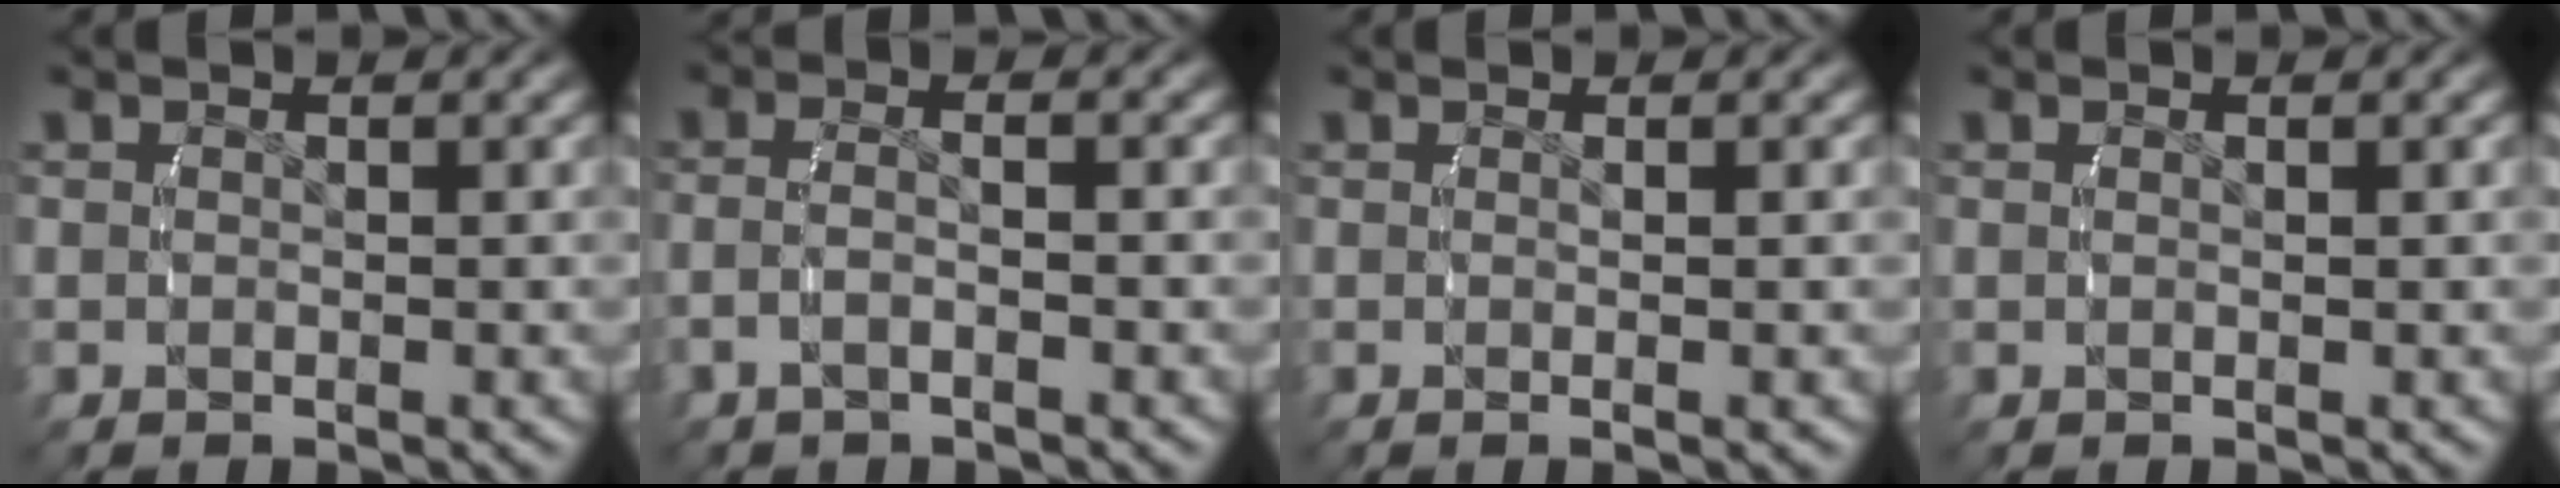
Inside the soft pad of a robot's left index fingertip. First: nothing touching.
{"total": 2.2, "force": [-1.0, 0.4, 1.9], "torque": [-0.045, -0.004, -0.016]}
{"total": 0.9, "force": [-0.2, -0.5, 0.8], "torque": [-0.017, 0.001, -0.002]}
{"total": 0.0}